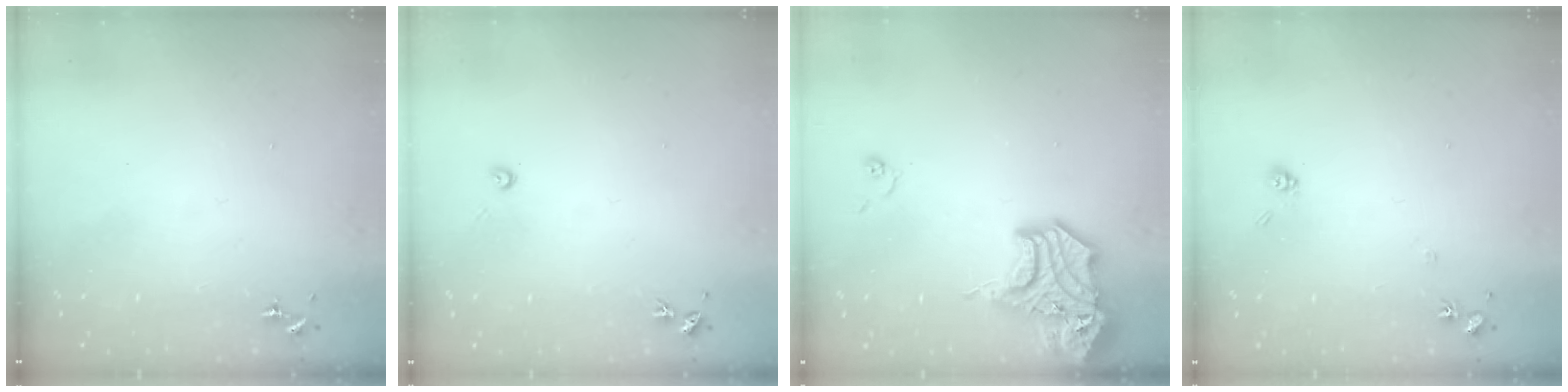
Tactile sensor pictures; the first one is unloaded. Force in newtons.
{"total": 3.9, "press": 3.9, "slide": 0.5}
{"total": 15.8, "press": 15.6, "slide": 2.4}
{"total": 5.8, "press": 5.7, "slide": 1.1}